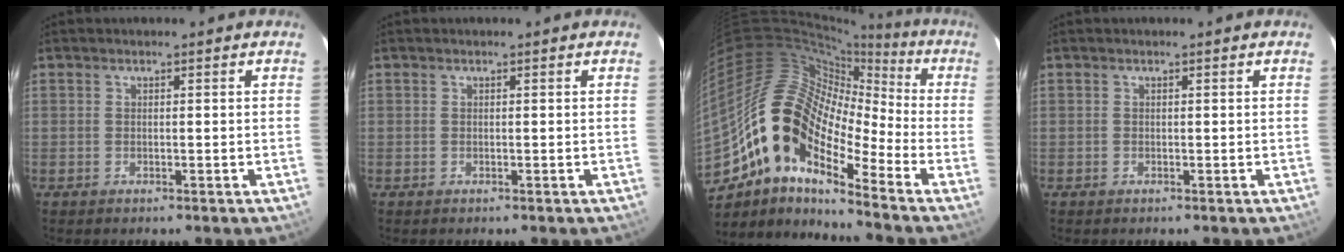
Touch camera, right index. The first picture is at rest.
{"total": 0.0}
{"total": 16.8, "force": [-9.2, 6.5, 12.4], "torque": [-0.233, 0.055, -0.162]}
{"total": 0.0}